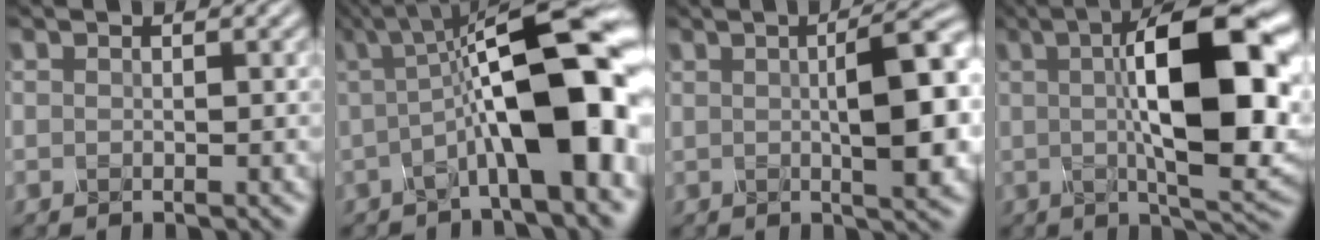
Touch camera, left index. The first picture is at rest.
{"total": 12.1, "force": [-0.3, 3.1, 11.7], "torque": [-0.174, 0.024, -0.013]}
{"total": 7.8, "force": [0.8, 1.9, 7.5], "torque": [-0.093, 0.012, 0.009]}
{"total": 13.8, "force": [1.6, 4.2, 13.0], "torque": [-0.186, 0.009, 0.022]}